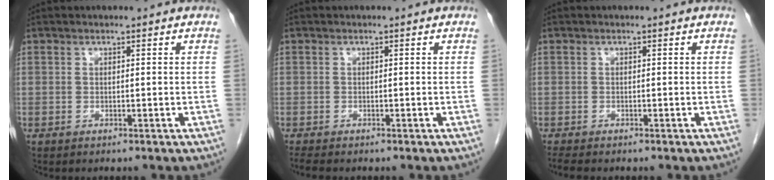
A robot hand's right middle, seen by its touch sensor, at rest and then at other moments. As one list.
[{"total": 2.0, "force": [-1.7, 0.4, 0.9], "torque": [-0.022, -0.007, -0.026]}, {"total": 2.2, "force": [-1.9, 0.4, 1.0], "torque": [-0.023, -0.007, -0.029]}]